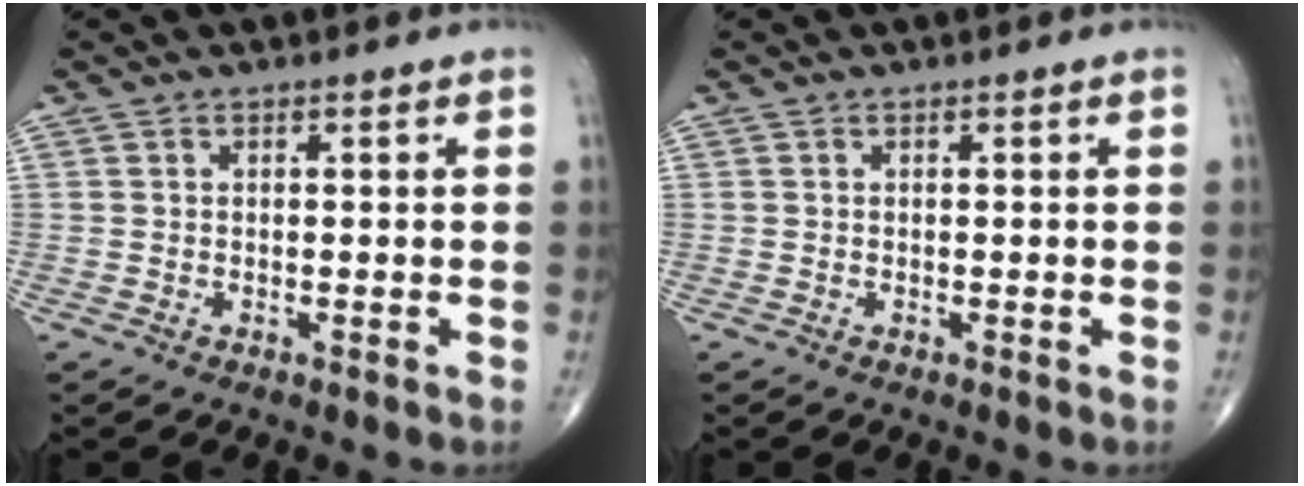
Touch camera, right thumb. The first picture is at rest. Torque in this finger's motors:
{"motor_torque": [0.00, 0.00, 0.03, -0.03, 0.00]}